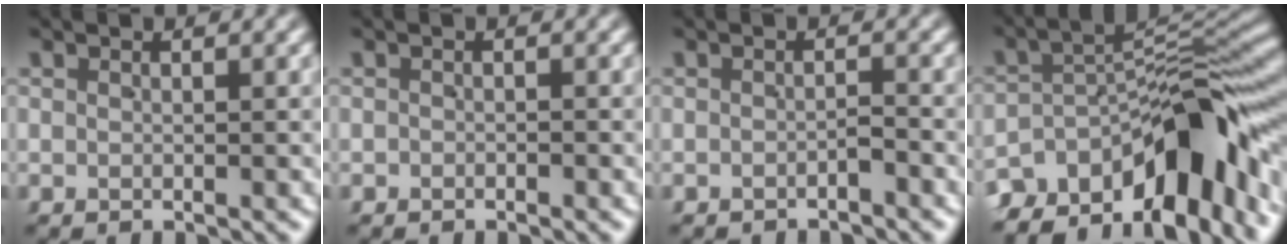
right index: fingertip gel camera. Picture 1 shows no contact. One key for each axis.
{"total": 0.7, "fx": -0.6, "fy": 0.0, "fz": -0.3, "tx": 0.010, "ty": -0.005, "tz": -0.008}
{"total": 1.4, "fx": -1.4, "fy": 0.2, "fz": 0.0, "tx": 0.005, "ty": -0.003, "tz": -0.022}
{"total": 12.5, "fx": -6.2, "fy": 5.9, "fz": 9.1, "tx": -0.132, "ty": -0.018, "tz": -0.088}